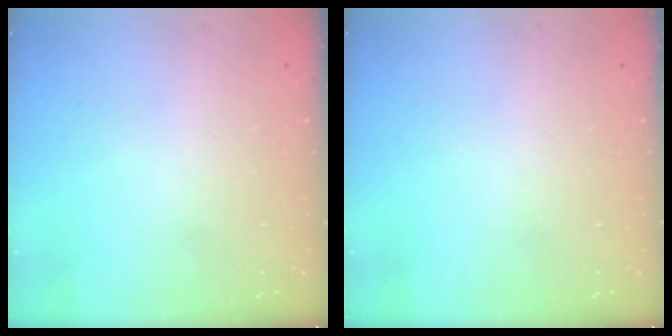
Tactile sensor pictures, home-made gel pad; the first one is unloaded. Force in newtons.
{"total": 0.0}